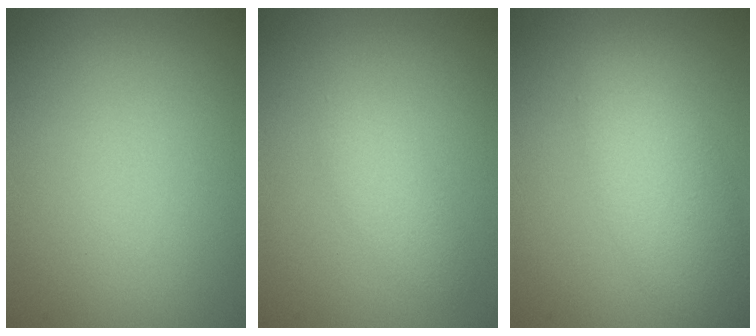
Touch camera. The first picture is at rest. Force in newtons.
{"total": 1.7, "press": 1.7, "slide": 0.1}
{"total": 4.7, "press": 4.7, "slide": 0.3}